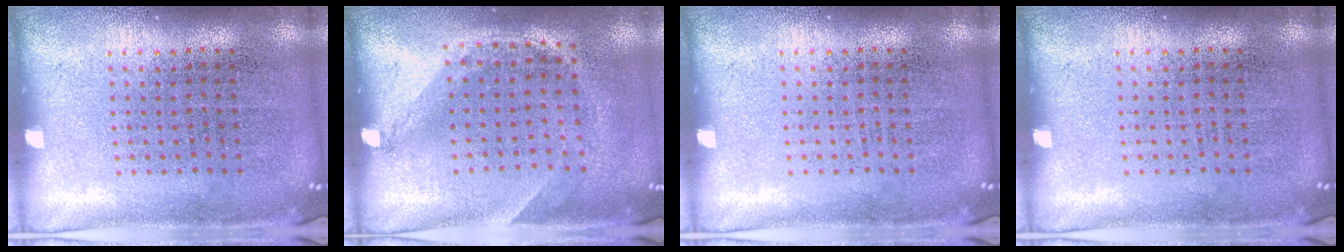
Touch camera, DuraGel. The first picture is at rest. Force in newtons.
{"total": 1.4, "press": 1.0, "slide": 1.0}
{"total": 0.0}
{"total": 0.0}